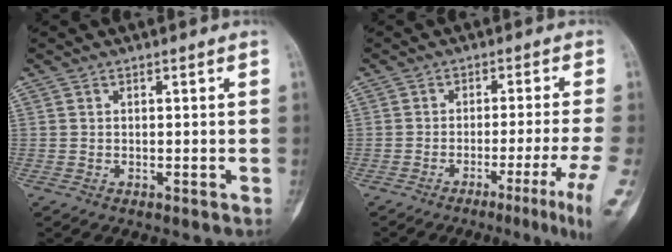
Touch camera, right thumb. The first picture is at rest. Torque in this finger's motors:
{"motor_torque": [0.65, -0.83, 0.79, -0.55, 0.01]}